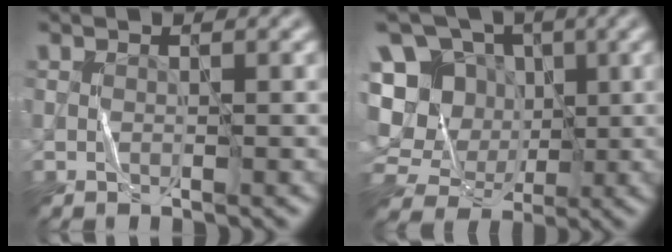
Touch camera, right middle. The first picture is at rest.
{"total": 12.8, "force": [-0.2, 11.8, 5.1], "torque": [-0.138, 0.021, -0.020]}